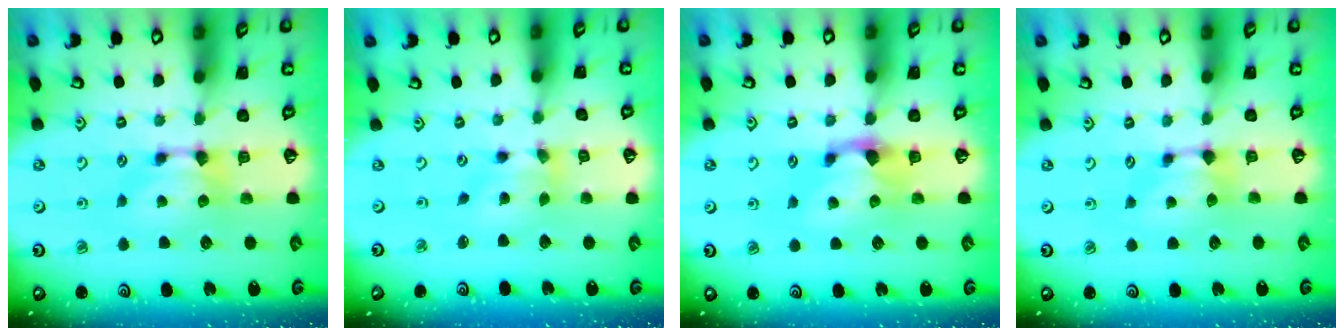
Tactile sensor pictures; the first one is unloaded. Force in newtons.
{"total": 3.5, "press": 3.1, "slide": 1.6}
{"total": 0.9, "press": 0.5, "slide": 0.8}
{"total": 0.7, "press": 0.4, "slide": 0.6}